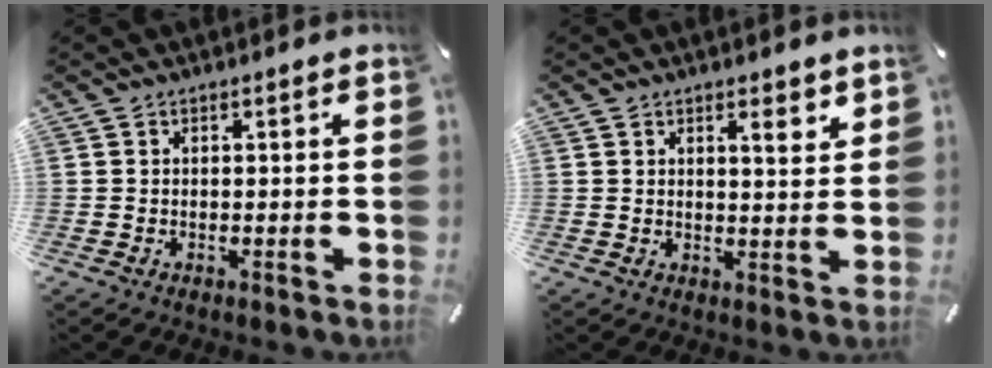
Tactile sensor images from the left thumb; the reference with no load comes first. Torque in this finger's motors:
{"motor_torque": [0.26, -0.27, 0.09, -0.11, 0.00]}